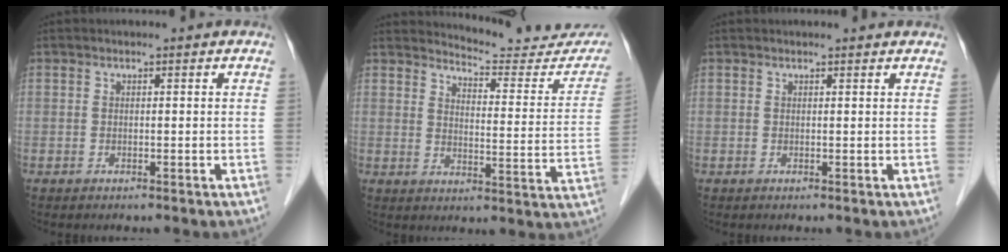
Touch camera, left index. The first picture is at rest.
{"total": 16.1, "force": [15.8, 2.3, 2.2], "torque": [-0.009, -0.080, 0.174]}
{"total": 1.7, "force": [1.7, 0.2, 0.3], "torque": [-0.010, 0.007, 0.017]}